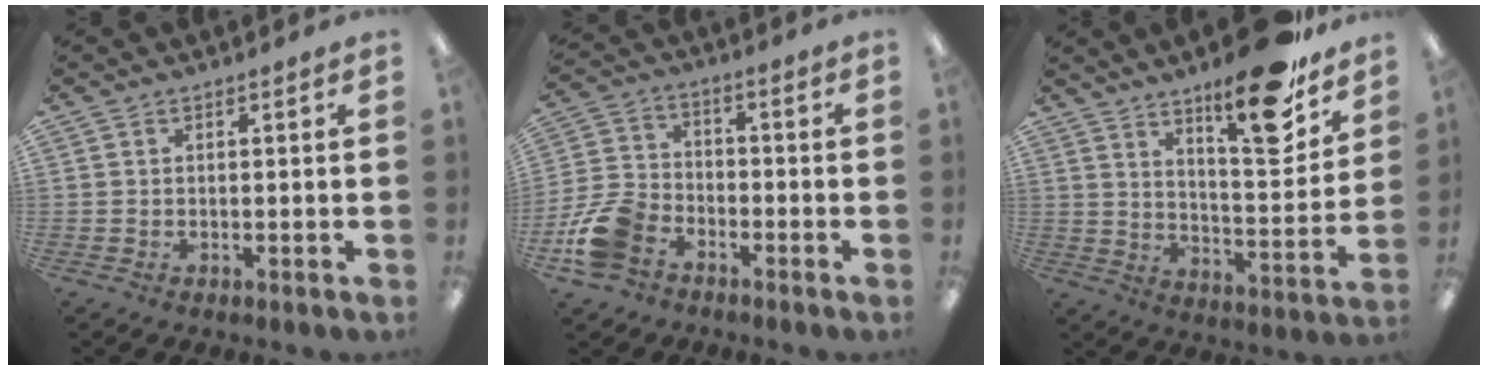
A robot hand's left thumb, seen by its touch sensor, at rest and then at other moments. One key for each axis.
{"total": 11.5, "fx": -6.3, "fy": 7.5, "fz": 5.9, "tx": -0.129, "ty": 0.036, "tz": -0.116}
{"total": 17.3, "fx": 12.6, "fy": 4.5, "fz": 10.9, "tx": -0.155, "ty": -0.086, "tz": 0.200}